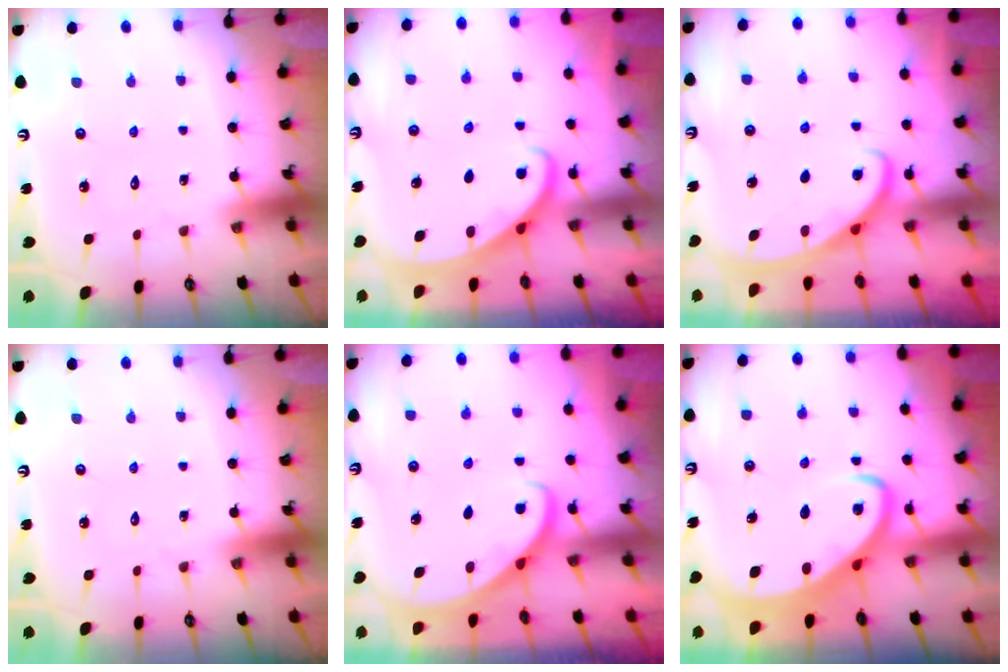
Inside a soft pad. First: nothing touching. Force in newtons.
{"total": 2.4, "press": 2.4, "slide": 0.2}
{"total": 2.7, "press": 2.7, "slide": 0.4}
{"total": 0.0}
{"total": 2.6, "press": 2.6, "slide": 0.2}
{"total": 4.4, "press": 4.3, "slide": 0.4}